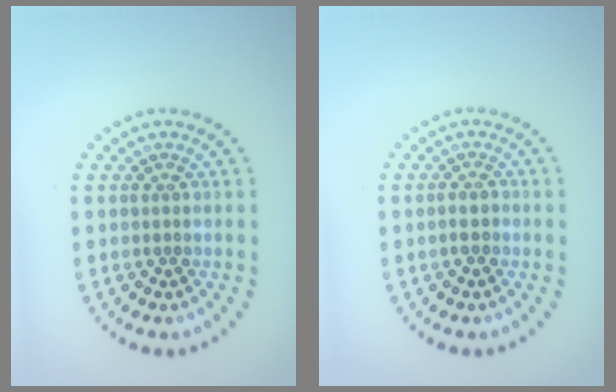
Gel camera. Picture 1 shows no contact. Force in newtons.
{"total": 1.2, "press": 1.1, "slide": 0.6}